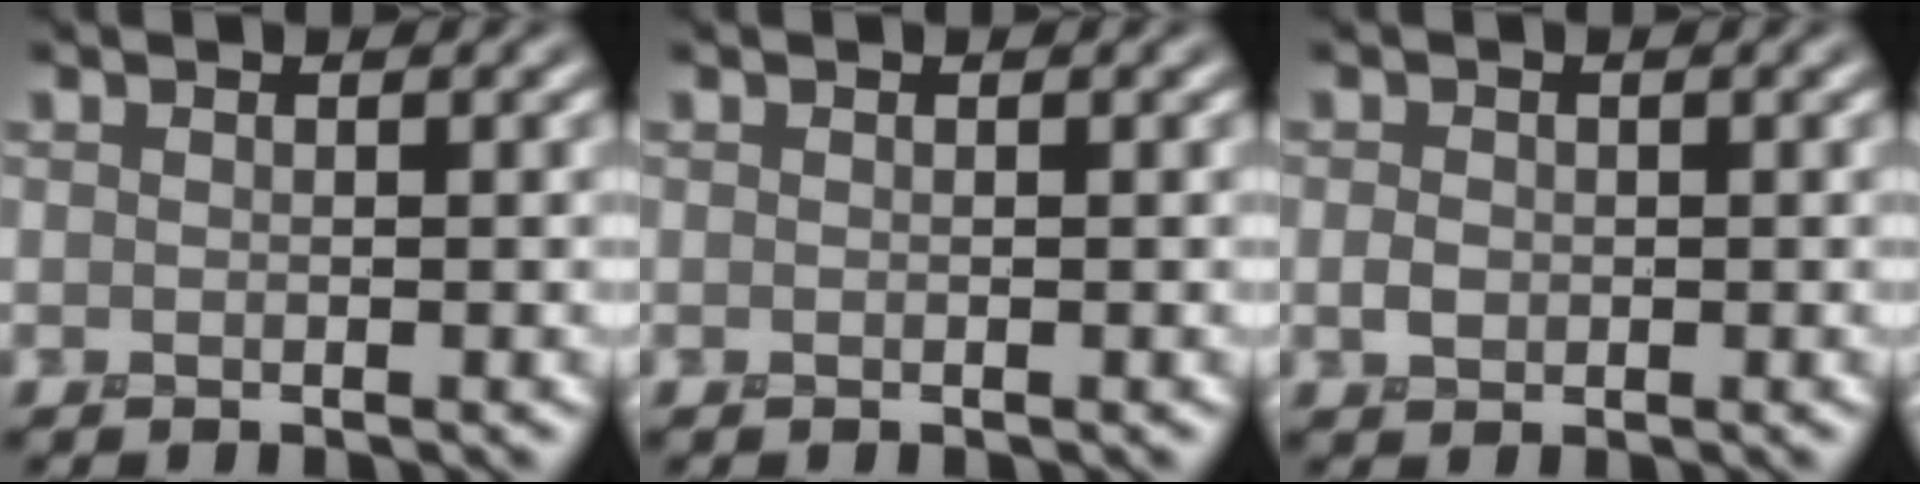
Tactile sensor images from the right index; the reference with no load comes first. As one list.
[{"total": 0.0}, {"total": 1.0, "force": [0.0, 0.9, 0.5], "torque": [-0.011, 0.001, -0.006]}]